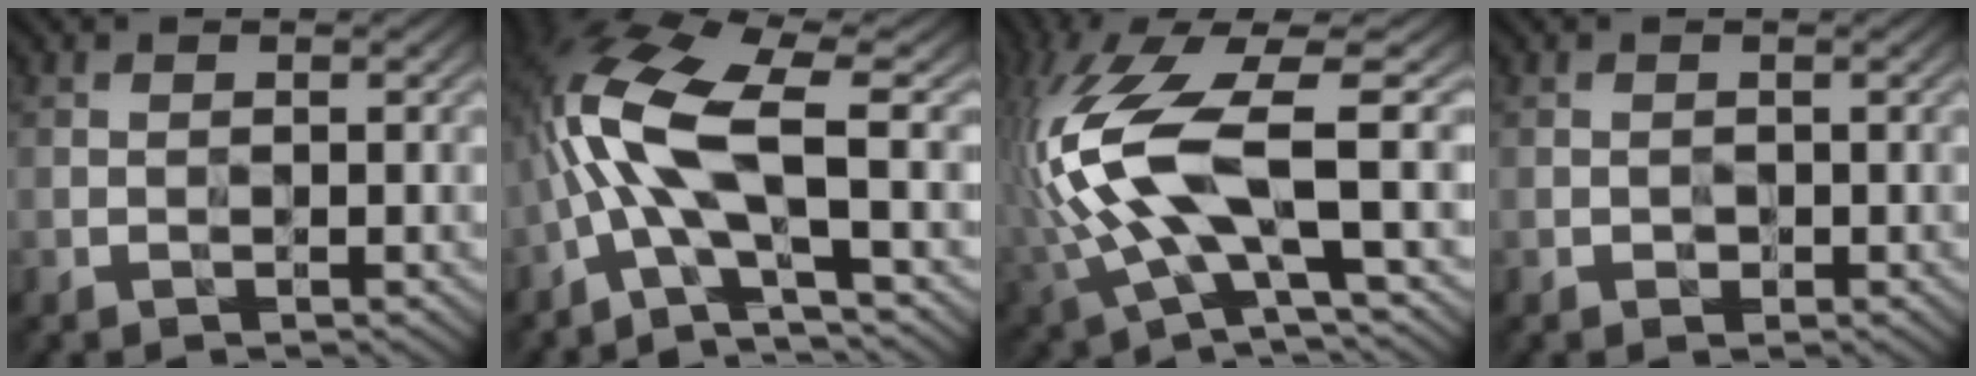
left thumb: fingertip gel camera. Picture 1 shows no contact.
{"total": 11.5, "force": [-0.5, 3.7, 10.9], "torque": [-0.229, 0.005, -0.022]}
{"total": 15.2, "force": [0.5, 5.2, 14.2], "torque": [-0.342, 0.000, 0.018]}
{"total": 0.8, "force": [-0.3, 0.8, 0.0], "torque": [0.002, -0.004, -0.005]}